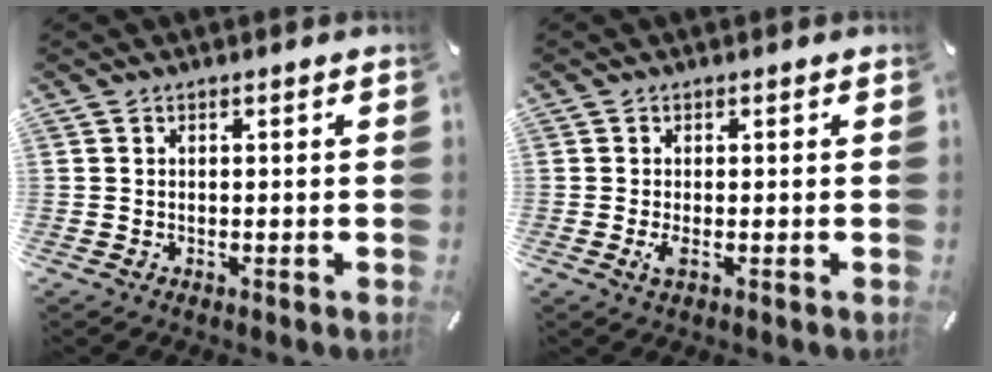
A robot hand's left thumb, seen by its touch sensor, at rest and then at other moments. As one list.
[{"total": 2.3, "force": [-0.3, 0.7, 2.1], "torque": [-0.044, -0.006, -0.006]}]